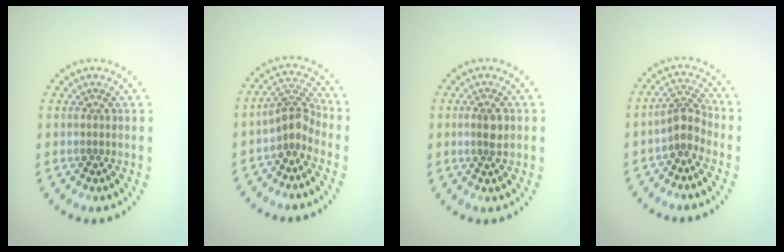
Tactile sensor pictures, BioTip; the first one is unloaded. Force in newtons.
{"total": 2.7, "press": 2.0, "slide": 1.8}
{"total": 1.8, "press": 1.7, "slide": 0.5}
{"total": 2.8, "press": 2.1, "slide": 1.8}